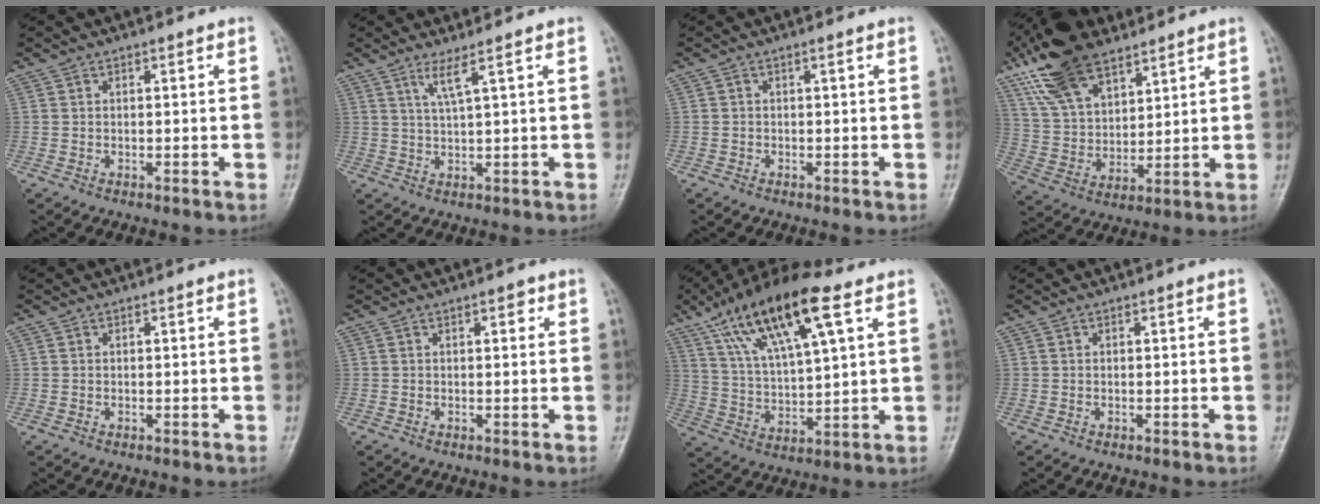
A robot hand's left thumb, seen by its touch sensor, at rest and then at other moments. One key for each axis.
{"total": 3.5, "fx": 2.0, "fy": -0.5, "fz": 2.8, "tx": -0.065, "ty": -0.017, "tz": 0.046}
{"total": 0.6, "fx": -0.2, "fy": 0.5, "fz": 0.3, "tx": -0.003, "ty": 0.003, "tz": -0.005}
{"total": 17.4, "fx": 11.2, "fy": 8.4, "fz": 10.4, "tx": -0.174, "ty": -0.026, "tz": 0.215}
{"total": 0.0}
{"total": 1.6, "fx": 0.7, "fy": 0.7, "fz": 1.2, "tx": -0.012, "ty": 0.001, "tz": 0.008}
{"total": 19.2, "fx": 9.8, "fy": 5.8, "fz": 15.4, "tx": -0.272, "ty": -0.011, "tz": 0.180}
{"total": 0.0}